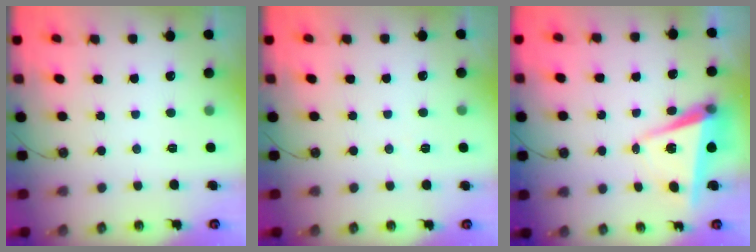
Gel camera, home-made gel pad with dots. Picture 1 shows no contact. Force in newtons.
{"total": 4.8, "press": 2.1, "slide": 4.4}
{"total": 6.6, "press": 5.3, "slide": 3.9}